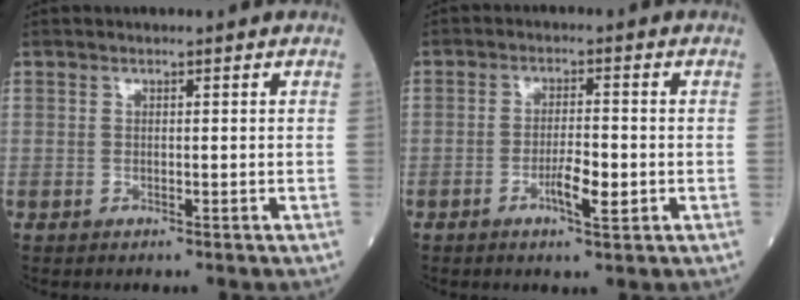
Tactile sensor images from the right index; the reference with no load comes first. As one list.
[{"total": 4.3, "force": [-1.4, 0.7, 4.0], "torque": [-0.070, 0.000, -0.024]}]